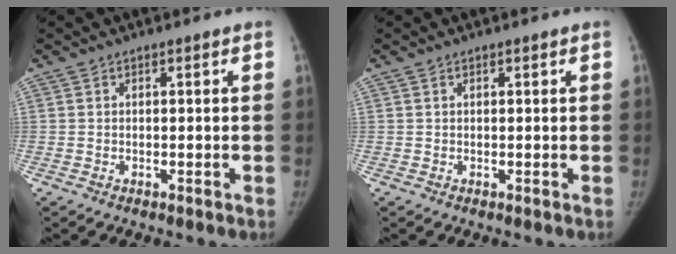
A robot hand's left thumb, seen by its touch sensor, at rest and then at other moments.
{"total": 0.0}